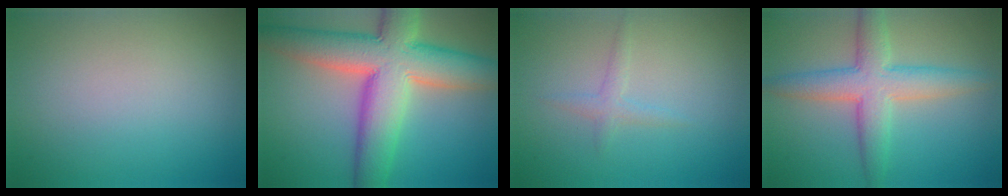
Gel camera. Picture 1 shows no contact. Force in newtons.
{"total": 12.0, "press": 12.0, "slide": 1.0}
{"total": 1.2, "press": 1.2, "slide": 0.1}
{"total": 5.4, "press": 5.4, "slide": 0.1}